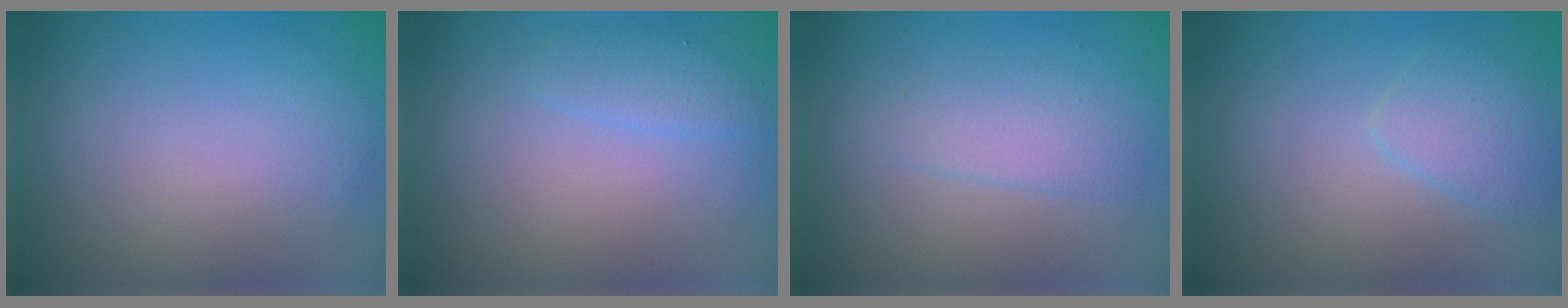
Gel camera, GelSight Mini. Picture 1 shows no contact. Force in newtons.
{"total": 1.6, "press": 1.6, "slide": 0.1}
{"total": 1.8, "press": 1.8, "slide": 0.1}
{"total": 2.4, "press": 2.4, "slide": 0.1}